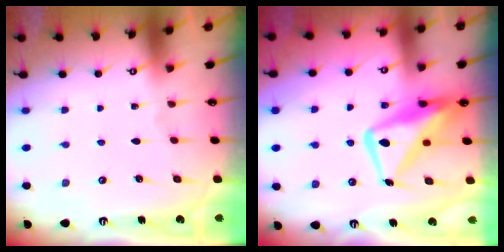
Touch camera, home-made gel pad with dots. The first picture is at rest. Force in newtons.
{"total": 15.5, "press": 15.4, "slide": 1.1}